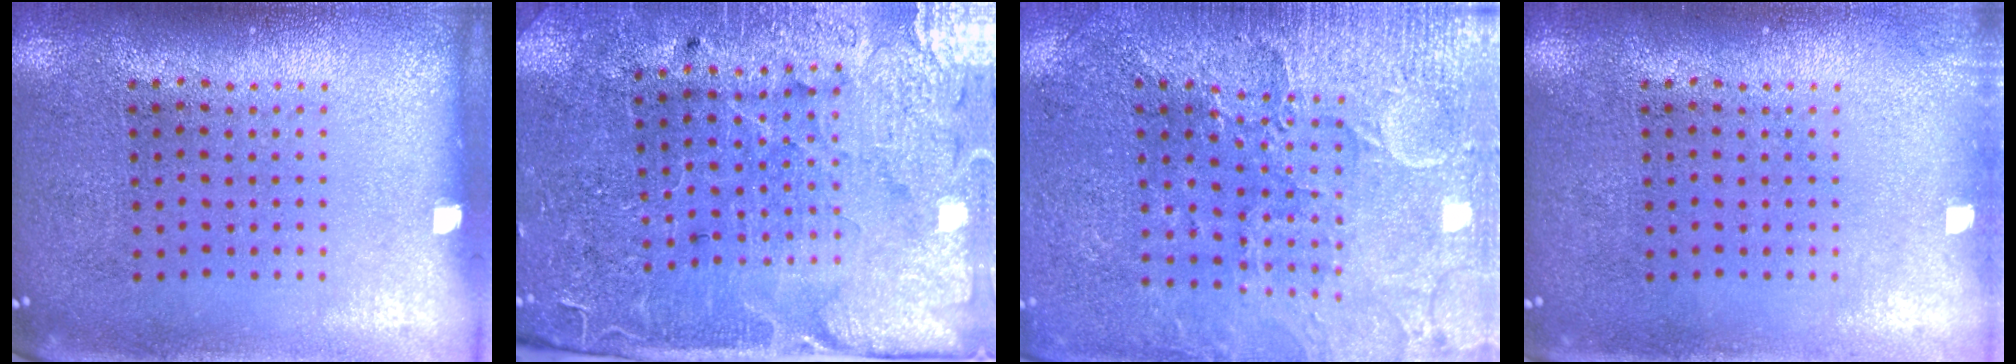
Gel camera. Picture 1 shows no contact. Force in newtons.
{"total": 3.4, "press": 3.4, "slide": 0.6}
{"total": 3.3, "press": 3.3, "slide": 0.5}
{"total": 0.7, "press": 0.7, "slide": 0.1}